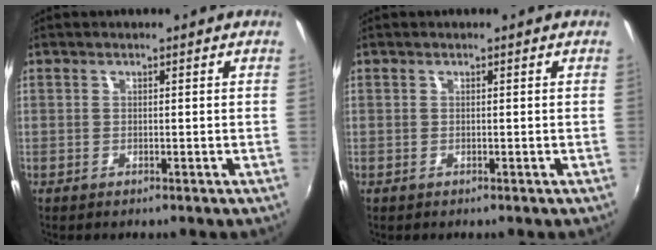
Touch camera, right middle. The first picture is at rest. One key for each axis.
{"total": 0.0}